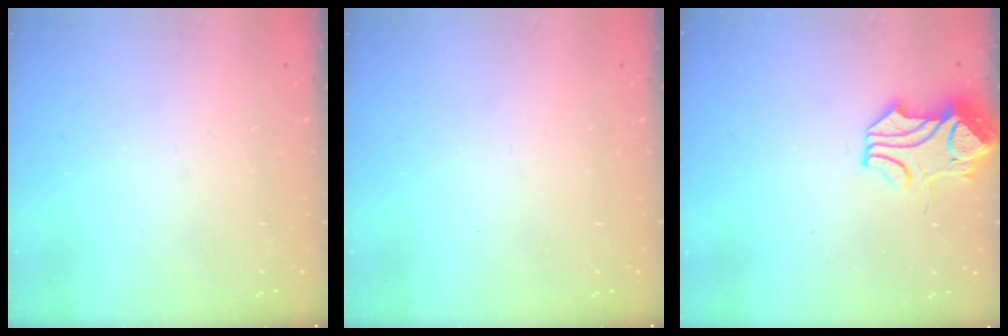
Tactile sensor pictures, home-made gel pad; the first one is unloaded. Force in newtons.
{"total": 0.0}
{"total": 2.1, "press": 2.0, "slide": 0.7}